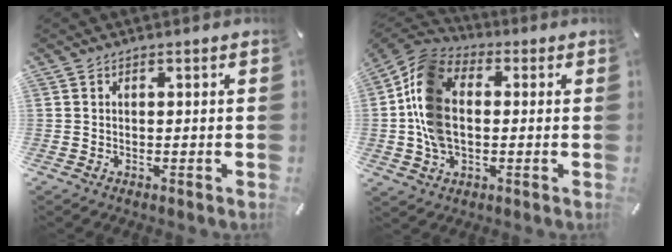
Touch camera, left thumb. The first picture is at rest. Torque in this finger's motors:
{"motor_torque": [0.63, 1.29, 1.20, 0.68, 0.25]}